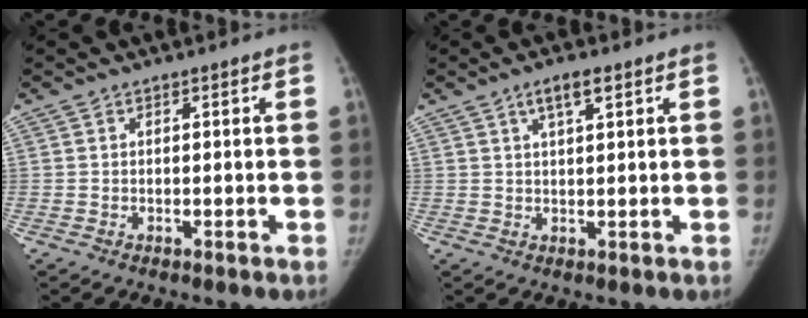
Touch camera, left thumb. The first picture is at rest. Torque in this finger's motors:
{"motor_torque": [0.02, -0.01, 0.56, -0.28, -0.01]}